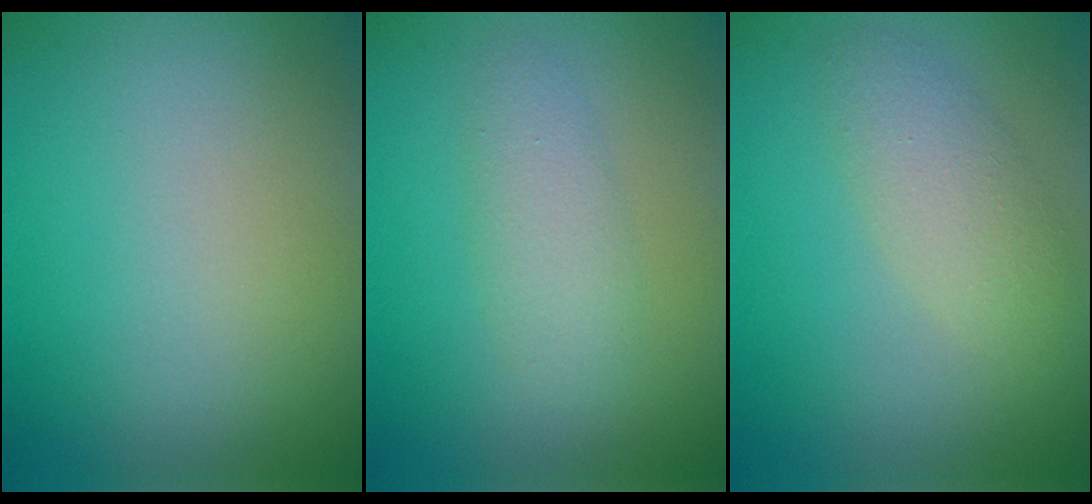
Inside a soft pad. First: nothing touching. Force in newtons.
{"total": 2.5, "press": 2.5, "slide": 0.1}
{"total": 2.9, "press": 2.9, "slide": 0.0}